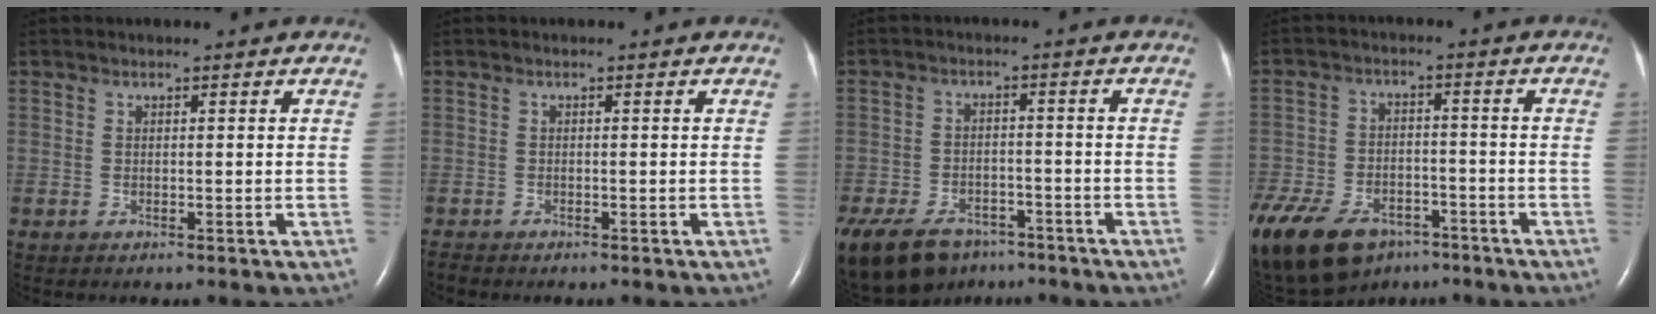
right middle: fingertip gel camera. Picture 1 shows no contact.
{"total": 0.8, "force": [-0.8, 0.1, 0.1], "torque": [-0.005, -0.003, -0.016]}
{"total": 19.0, "force": [-12.8, 11.3, 8.5], "torque": [-0.260, -0.028, -0.188]}
{"total": 26.1, "force": [-16.2, 15.6, 13.1], "torque": [-0.380, -0.041, -0.254]}